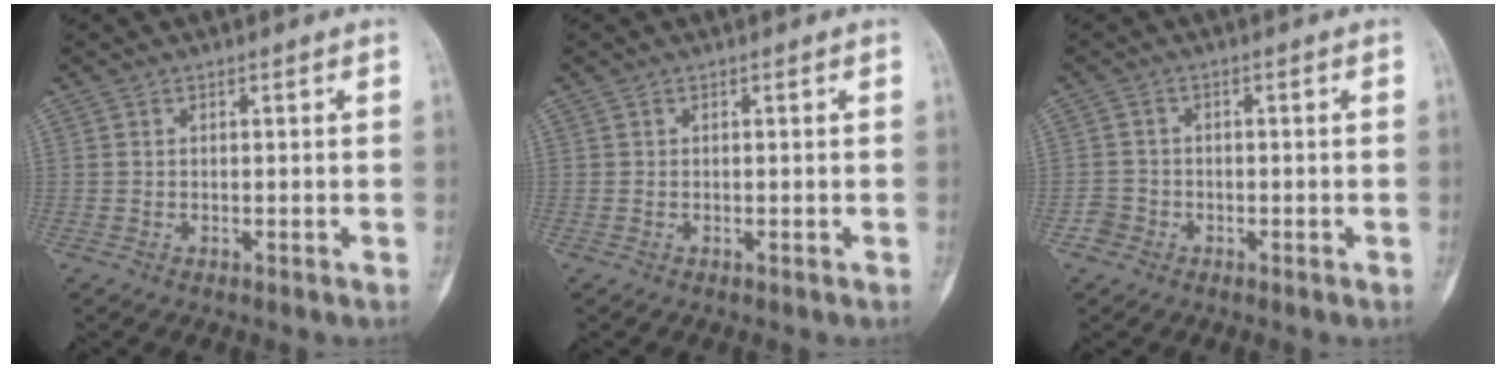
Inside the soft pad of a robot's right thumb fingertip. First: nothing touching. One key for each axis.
{"total": 0.0}
{"total": 2.3, "fx": -1.3, "fy": 1.9, "fz": 0.1, "tx": 0.009, "ty": 0.010, "tz": -0.031}